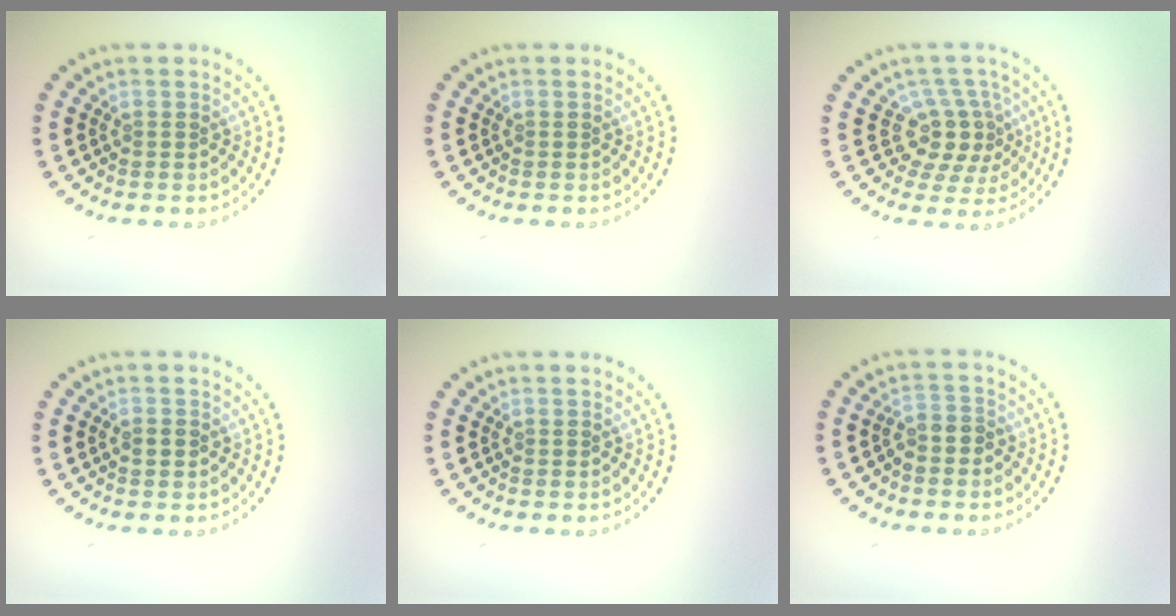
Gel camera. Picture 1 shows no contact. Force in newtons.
{"total": 0.0}
{"total": 3.4, "press": 2.6, "slide": 2.2}
{"total": 1.3, "press": 1.3, "slide": 0.1}
{"total": 0.0}
{"total": 1.3, "press": 1.0, "slide": 0.8}